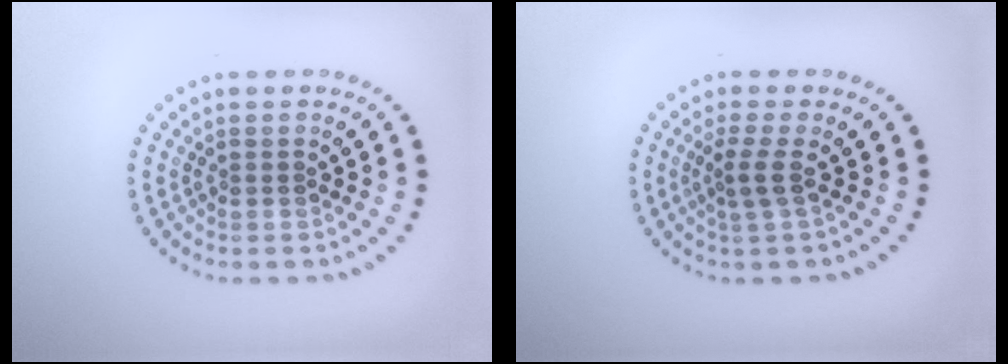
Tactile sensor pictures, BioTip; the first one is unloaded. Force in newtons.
{"total": 2.0, "press": 1.3, "slide": 1.5}